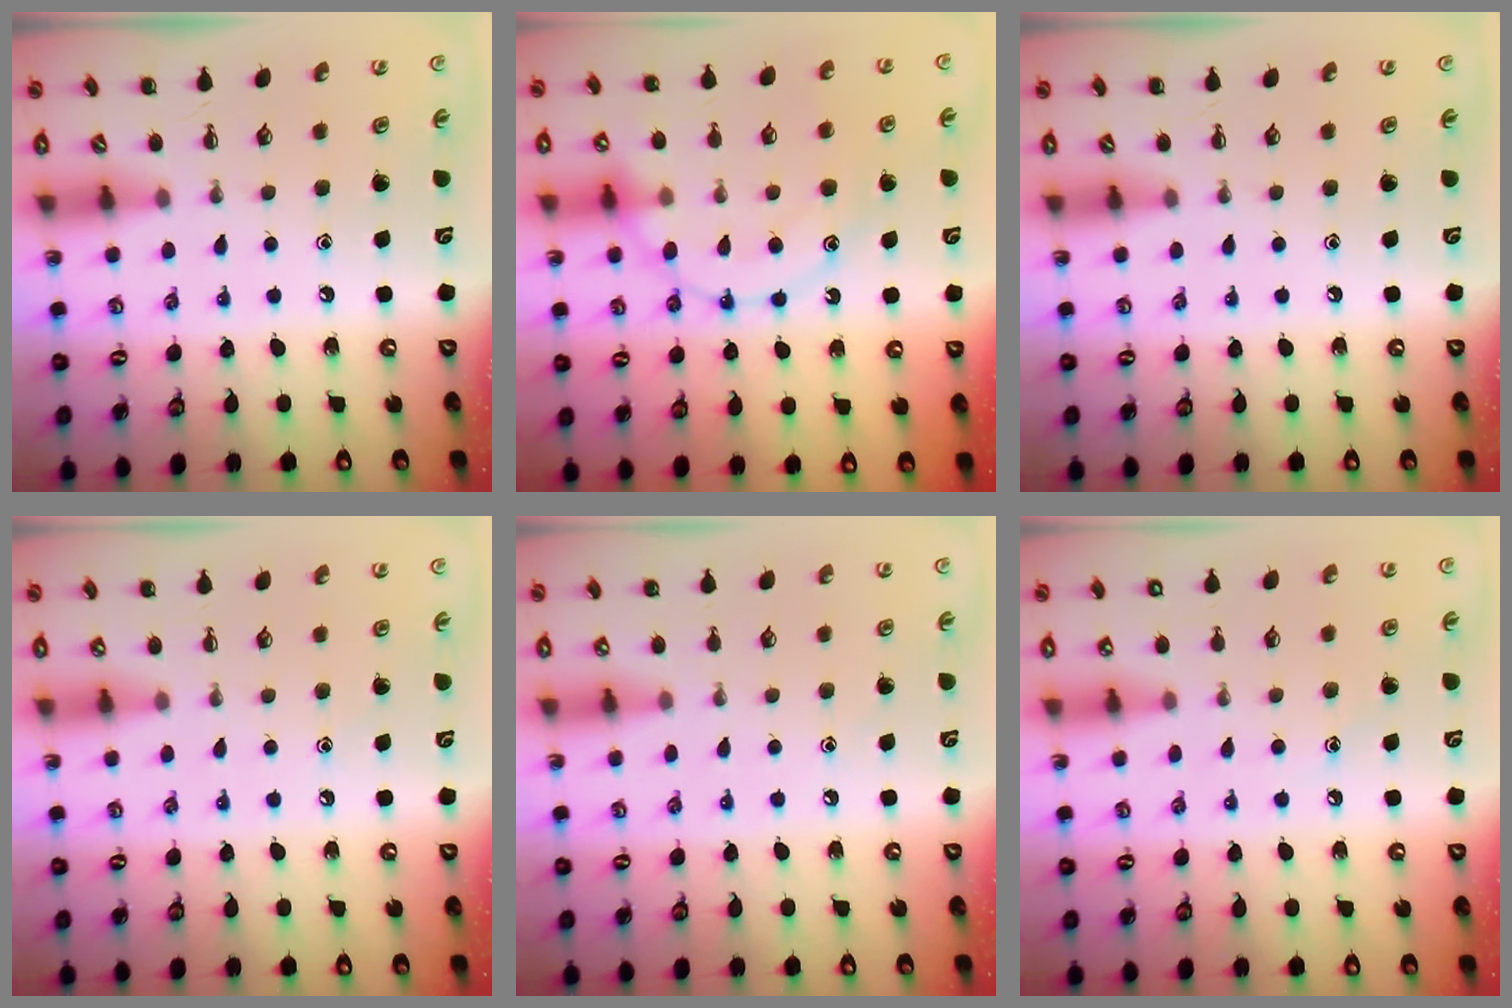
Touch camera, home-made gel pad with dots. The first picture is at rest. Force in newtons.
{"total": 14.8, "press": 14.8, "slide": 1.1}
{"total": 0.0}
{"total": 6.8, "press": 6.6, "slide": 1.8}
{"total": 7.0, "press": 6.6, "slide": 2.3}
{"total": 7.3, "press": 7.1, "slide": 1.8}